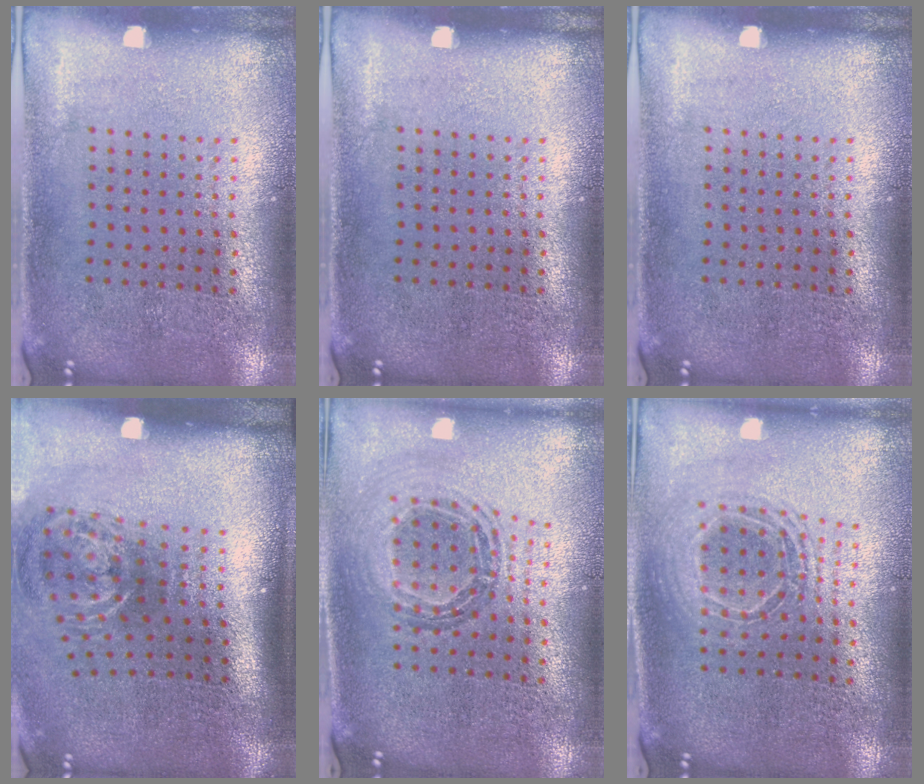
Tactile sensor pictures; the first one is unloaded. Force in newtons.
{"total": 0.0}
{"total": 0.0}
{"total": 1.9, "press": 1.2, "slide": 1.5}
{"total": 0.9, "press": 0.9, "slide": 0.1}
{"total": 1.6, "press": 1.4, "slide": 0.9}